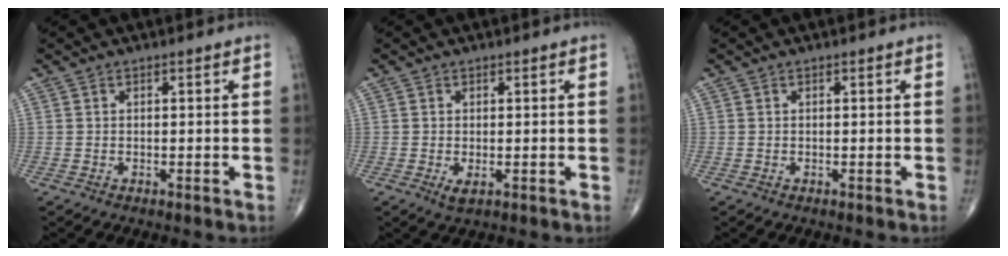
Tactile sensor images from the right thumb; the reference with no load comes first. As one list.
[{"total": 1.6, "force": [-0.4, 0.6, 1.4], "torque": [-0.029, -0.007, -0.003]}, {"total": 0.0}]